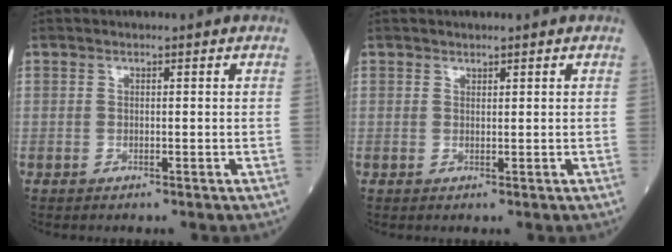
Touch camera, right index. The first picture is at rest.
{"total": 0.5, "force": [0.5, 0.1, 0.0], "torque": [-0.005, -0.004, 0.011]}